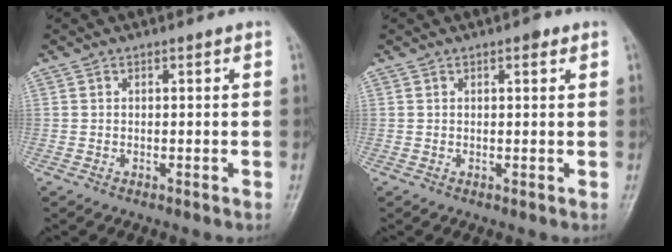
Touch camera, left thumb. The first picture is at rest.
{"total": 1.5, "force": [0.9, 0.6, 1.0], "torque": [-0.009, -0.001, 0.009]}